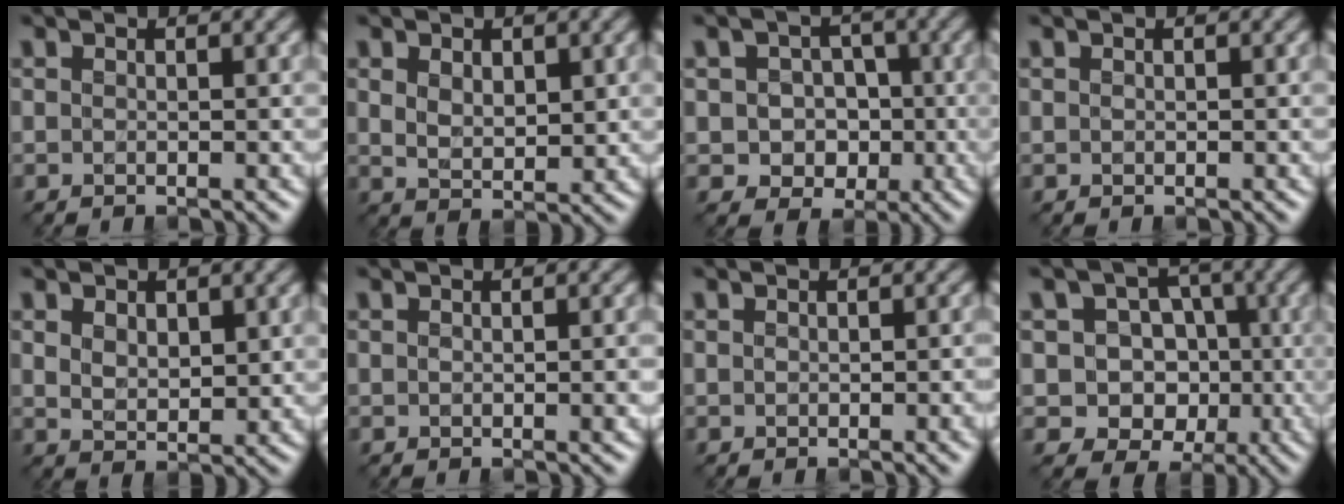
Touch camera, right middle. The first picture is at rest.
{"total": 3.0, "force": [1.0, 1.8, 2.2], "torque": [-0.045, -0.007, 0.024]}
{"total": 4.1, "force": [-0.6, 3.6, 1.8], "torque": [-0.006, 0.001, -0.021]}
{"total": 0.0}
{"total": 2.8, "force": [1.0, 1.7, 1.9], "torque": [-0.037, -0.006, 0.022]}
{"total": 1.2, "force": [-0.1, 0.6, 1.1], "torque": [-0.014, -0.002, 0.001]}
{"total": 2.1, "force": [-0.3, 1.0, 1.7], "torque": [-0.024, -0.007, -0.002]}
{"total": 7.4, "force": [-0.8, 6.8, 2.8], "torque": [-0.028, 0.024, -0.040]}